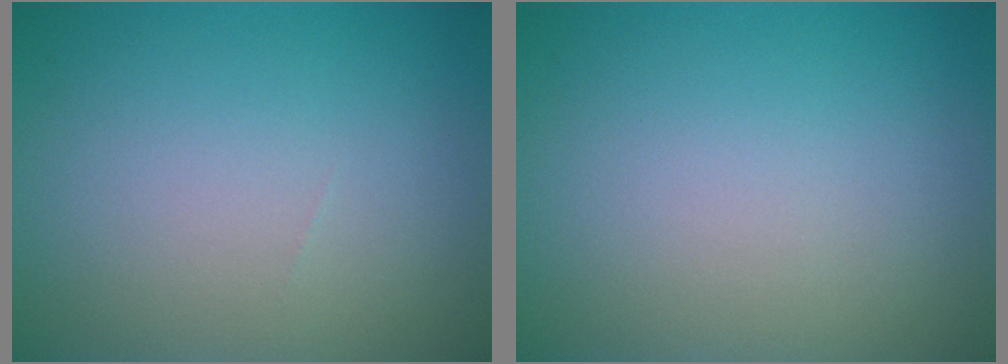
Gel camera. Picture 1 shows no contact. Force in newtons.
{"total": 0.0}